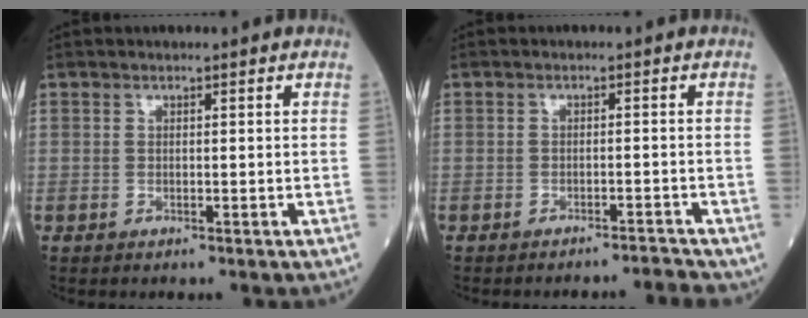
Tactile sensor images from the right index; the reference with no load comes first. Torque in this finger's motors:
{"motor_torque": [-0.11, -0.29, -0.09, -0.09]}